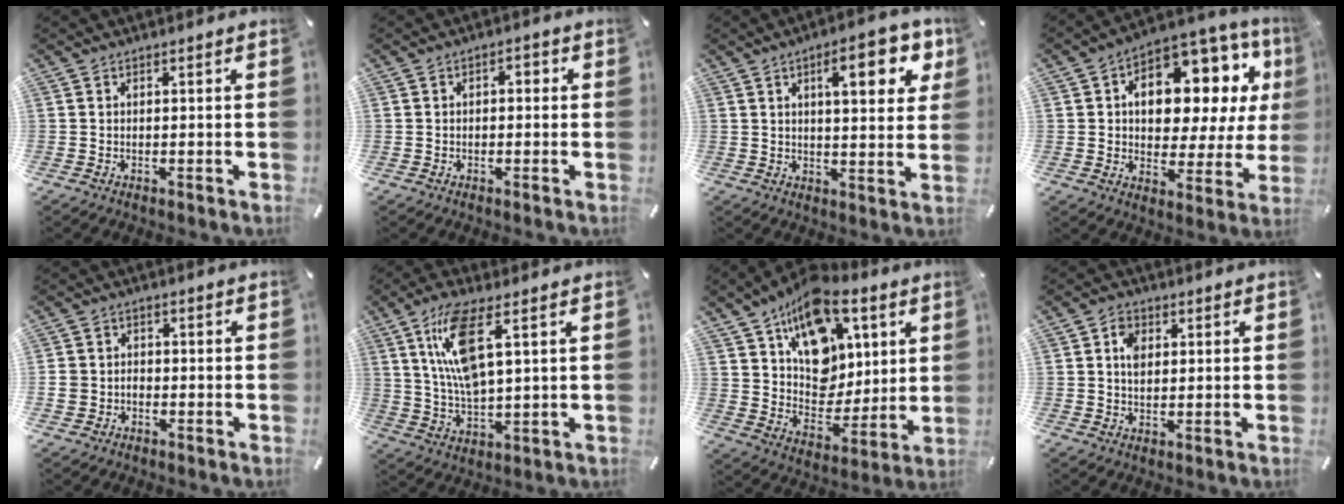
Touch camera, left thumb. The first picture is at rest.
{"total": 1.7, "force": [-0.8, 1.0, 1.1], "torque": [-0.021, 0.009, -0.019]}
{"total": 12.5, "force": [5.3, 4.6, 10.3], "torque": [-0.140, -0.012, 0.081]}
{"total": 13.9, "force": [4.6, 9.2, 9.2], "torque": [-0.135, -0.039, 0.081]}
{"total": 3.8, "force": [-1.4, 3.3, 1.2], "torque": [-0.027, 0.007, -0.029]}
{"total": 12.6, "force": [5.0, 4.3, 10.8], "torque": [-0.237, -0.005, 0.086]}
{"total": 17.9, "force": [9.3, 12.6, 8.6], "torque": [-0.137, -0.059, 0.170]}
{"total": 4.3, "force": [1.0, 3.3, 2.6], "torque": [-0.040, 0.003, 0.014]}